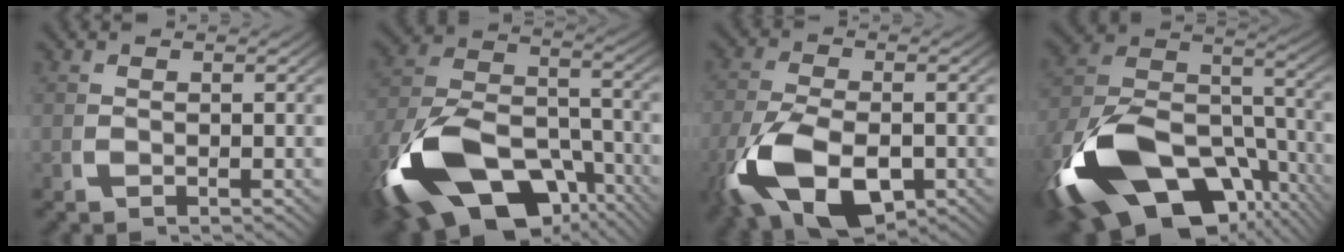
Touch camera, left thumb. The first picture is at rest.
{"total": 16.6, "force": [-6.5, 10.5, 11.1], "torque": [-0.256, -0.065, -0.088]}
{"total": 10.5, "force": [-2.6, 6.3, 7.9], "torque": [-0.209, -0.043, -0.022]}
{"total": 18.2, "force": [-6.4, 11.1, 12.9], "torque": [-0.277, -0.061, -0.085]}